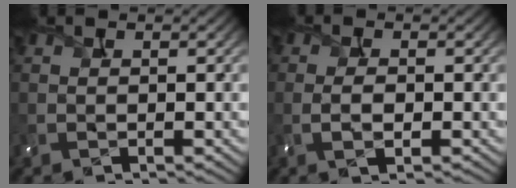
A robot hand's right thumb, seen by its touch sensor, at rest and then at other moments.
{"total": 2.5, "force": [-0.7, 0.7, 2.3], "torque": [-0.051, -0.004, -0.013]}